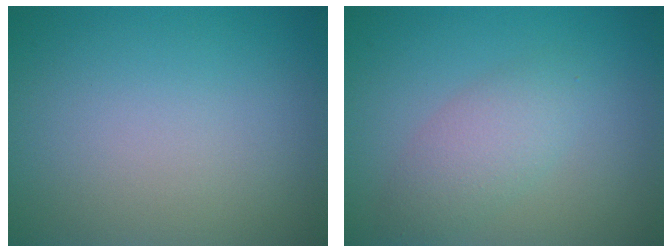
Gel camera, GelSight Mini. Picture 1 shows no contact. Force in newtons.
{"total": 2.8, "press": 2.8, "slide": 0.2}